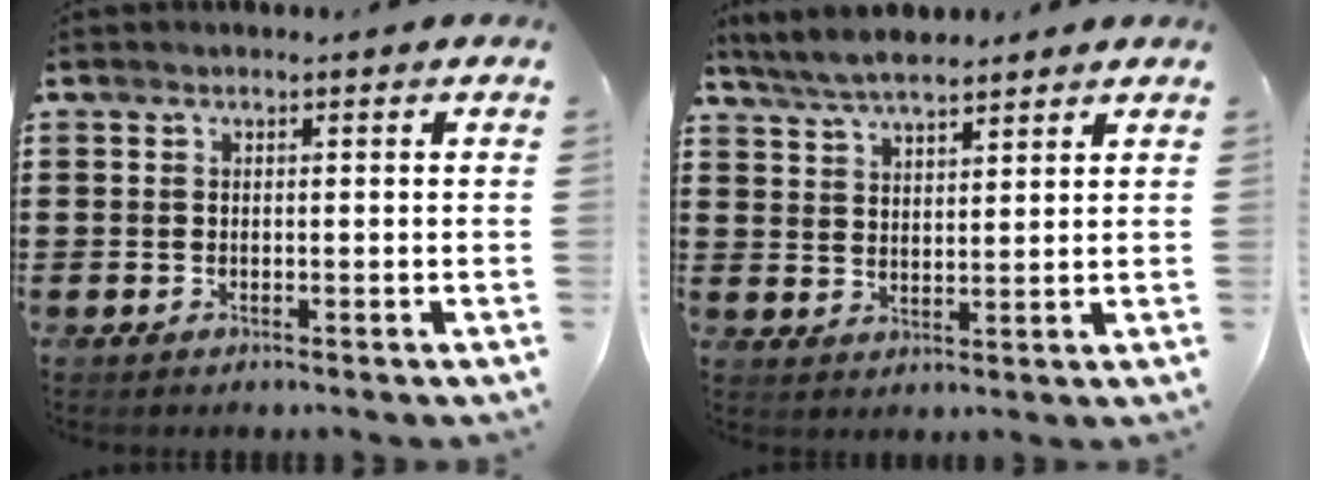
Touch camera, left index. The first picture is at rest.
{"total": 5.2, "force": [4.8, 1.2, 1.7], "torque": [-0.048, -0.006, 0.089]}